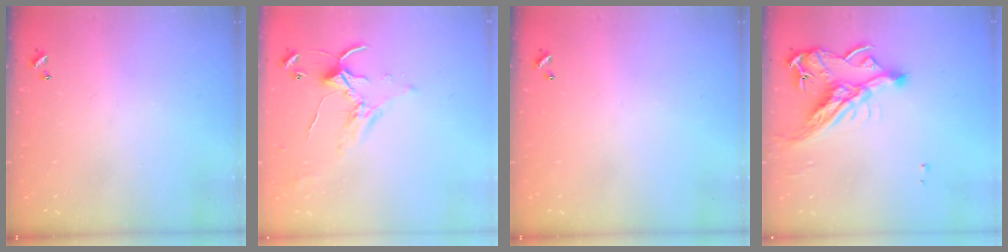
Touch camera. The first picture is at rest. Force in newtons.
{"total": 1.5, "press": 1.5, "slide": 0.3}
{"total": 0.0}
{"total": 11.7, "press": 11.6, "slide": 1.6}